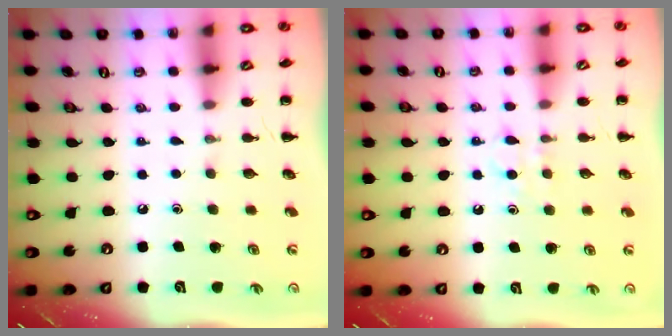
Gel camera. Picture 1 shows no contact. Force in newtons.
{"total": 4.1, "press": 3.9, "slide": 1.3}